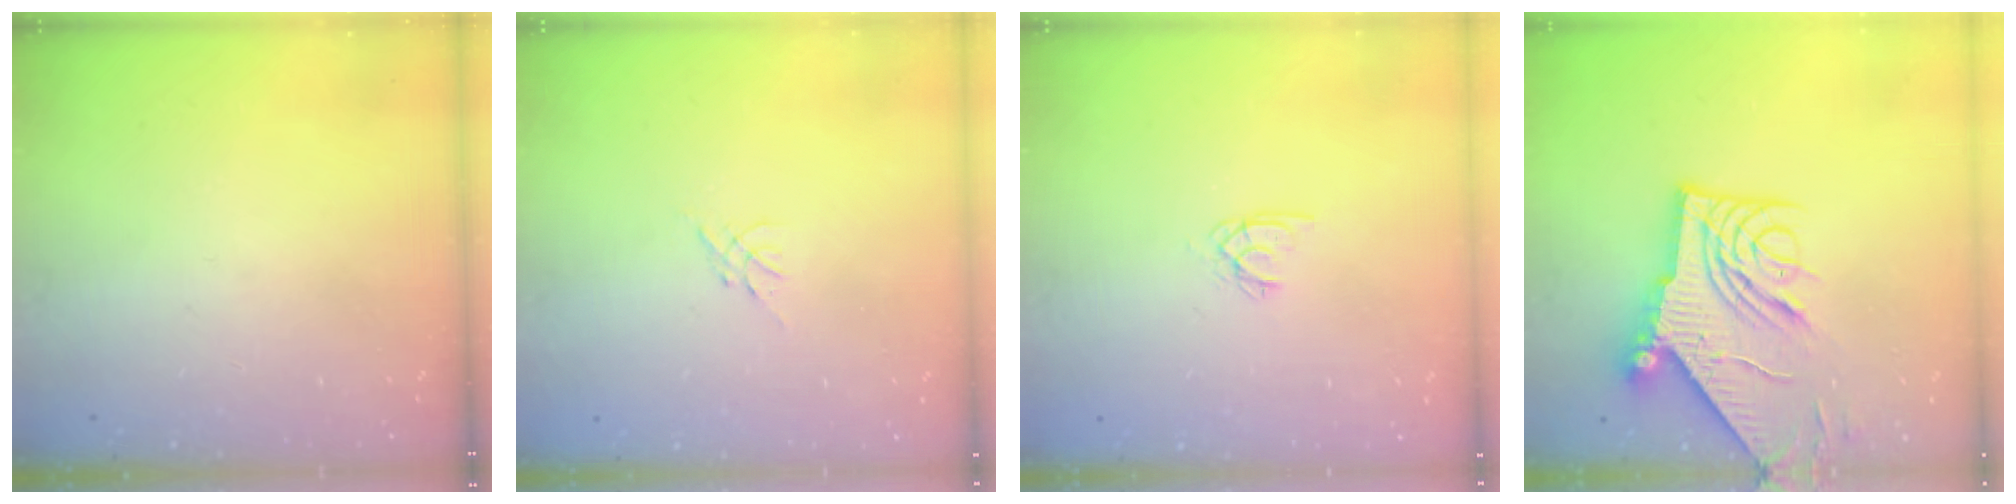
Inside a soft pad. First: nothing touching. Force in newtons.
{"total": 0.5, "press": 0.4, "slide": 0.3}
{"total": 2.0, "press": 2.0, "slide": 0.4}
{"total": 14.4, "press": 14.4, "slide": 1.3}